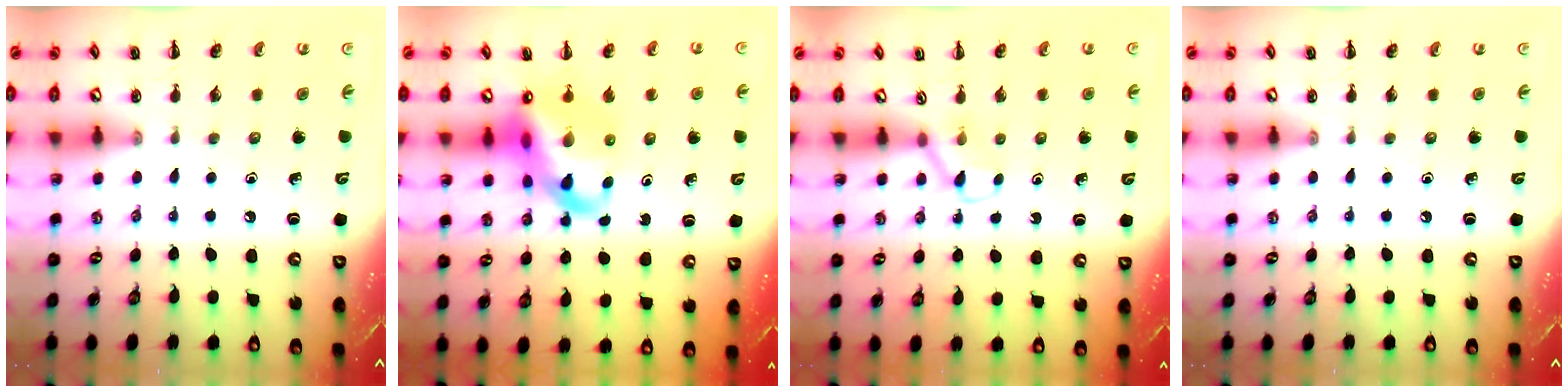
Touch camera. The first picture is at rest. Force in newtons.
{"total": 14.5, "press": 13.9, "slide": 4.0}
{"total": 2.5, "press": 2.3, "slide": 0.9}
{"total": 0.0}